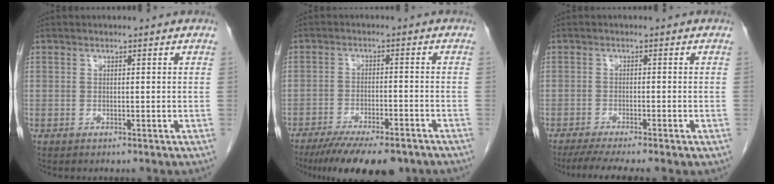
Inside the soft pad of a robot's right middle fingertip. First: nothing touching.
{"total": 13.8, "force": [-11.0, 3.3, 7.7], "torque": [-0.119, -0.020, -0.164]}
{"total": 8.0, "force": [-6.2, 0.6, 5.1], "torque": [-0.074, -0.014, -0.093]}